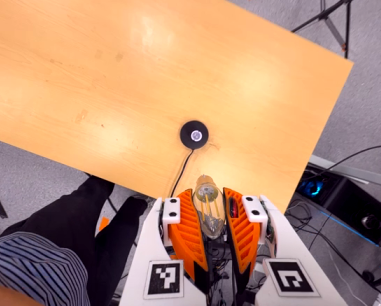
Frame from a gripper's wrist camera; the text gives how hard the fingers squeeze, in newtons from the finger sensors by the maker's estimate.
{"total": 20.4, "left": 25.4, "right": 15.3}